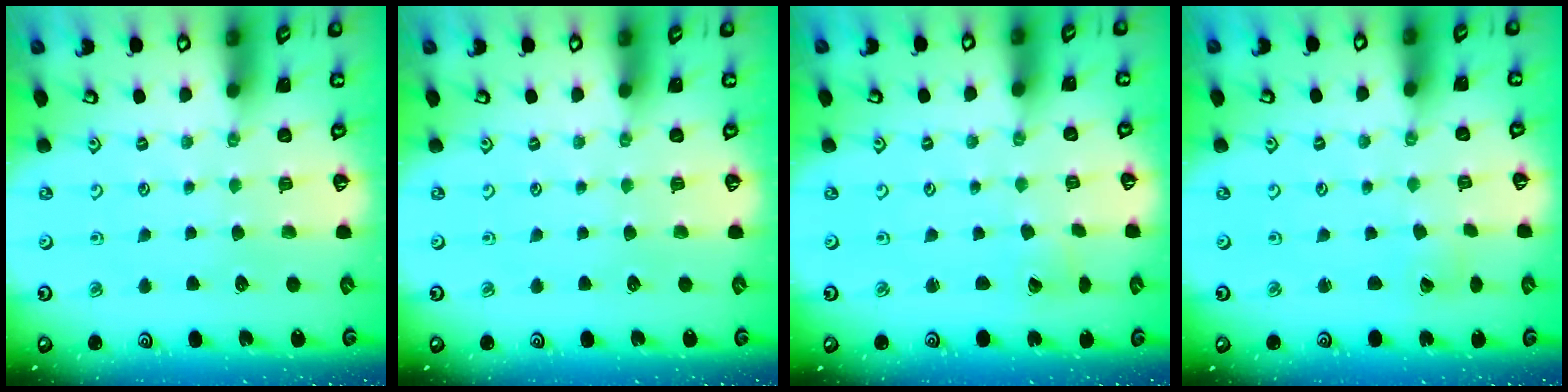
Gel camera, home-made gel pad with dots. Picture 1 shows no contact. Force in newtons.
{"total": 0.0}
{"total": 1.8, "press": 1.7, "slide": 0.1}
{"total": 0.8, "press": 0.8, "slide": 0.1}